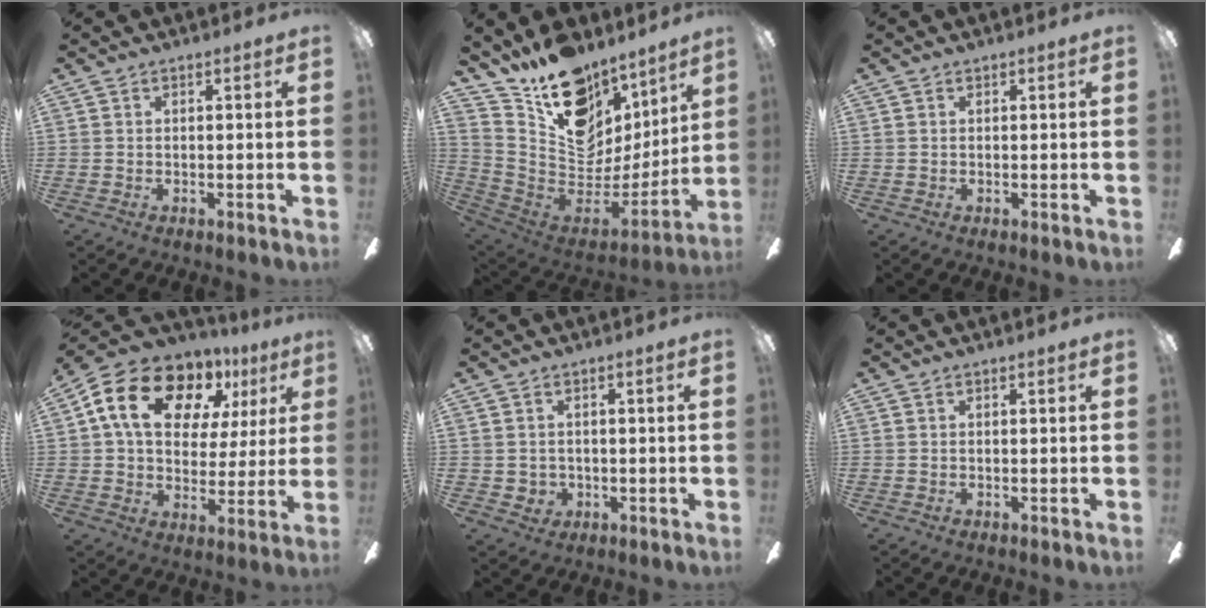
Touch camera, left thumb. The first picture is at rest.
{"total": 18.3, "force": [12.6, 11.4, 6.8], "torque": [-0.116, -0.105, 0.242]}
{"total": 0.0}
{"total": 18.9, "force": [9.4, 12.1, 11.0], "torque": [-0.186, -0.033, 0.168]}
{"total": 2.5, "force": [0.5, 2.4, 0.4], "torque": [-0.014, 0.001, 0.009]}
{"total": 0.0}